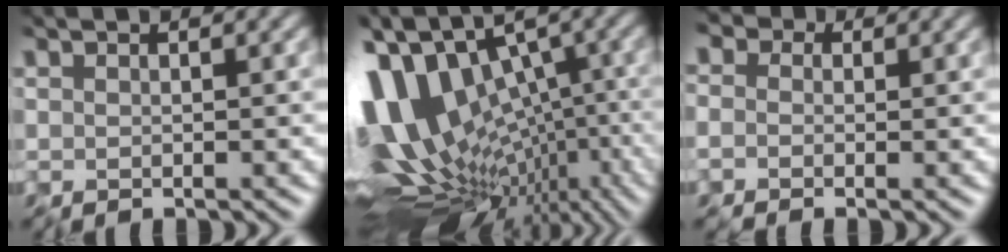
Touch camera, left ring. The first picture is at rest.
{"total": 16.5, "force": [-1.9, 10.2, 12.8], "torque": [-0.209, 0.001, 0.005]}
{"total": 5.7, "force": [2.5, 4.2, 3.0], "torque": [-0.057, 0.027, 0.000]}